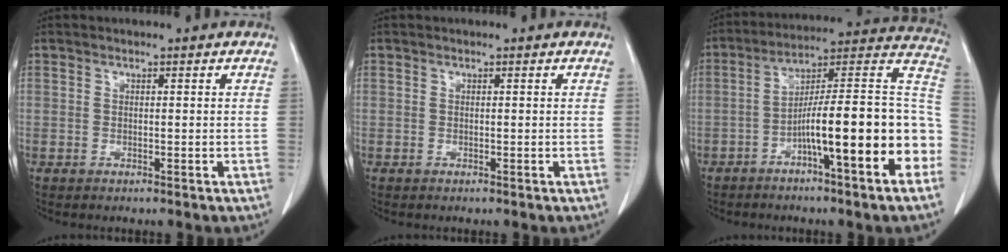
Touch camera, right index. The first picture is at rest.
{"total": 0.0}
{"total": 19.0, "force": [-6.3, 1.6, 17.9], "torque": [-0.211, 0.035, -0.095]}